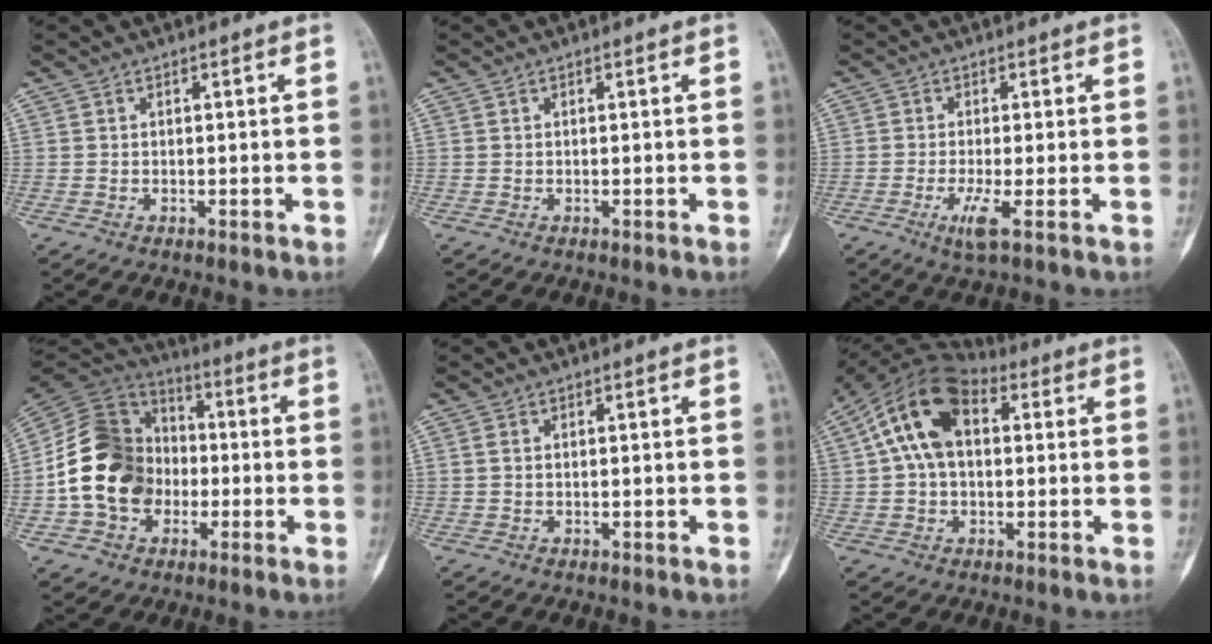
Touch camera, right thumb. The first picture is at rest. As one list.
[{"total": 0.0}, {"total": 3.6, "force": [-1.4, 0.1, 3.3], "torque": [-0.080, -0.012, -0.030]}, {"total": 17.7, "force": [-2.8, 14.1, 10.4], "torque": [-0.163, 0.030, -0.059]}, {"total": 0.8, "force": [0.1, 0.6, 0.5], "torque": [-0.012, -0.002, 0.002]}, {"total": 14.0, "force": [3.4, 8.8, 10.3], "torque": [-0.184, 0.035, 0.053]}]